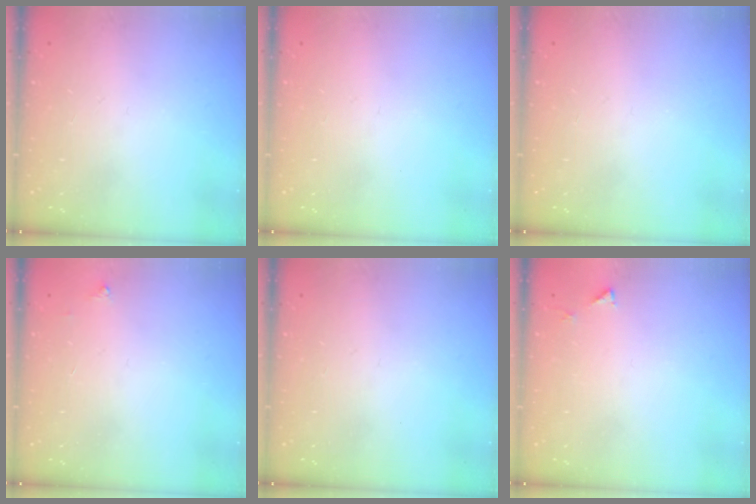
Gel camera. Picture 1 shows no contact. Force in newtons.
{"total": 0.0}
{"total": 0.0}
{"total": 2.5, "press": 2.5, "slide": 0.4}
{"total": 0.0}
{"total": 3.5, "press": 3.5, "slide": 0.3}